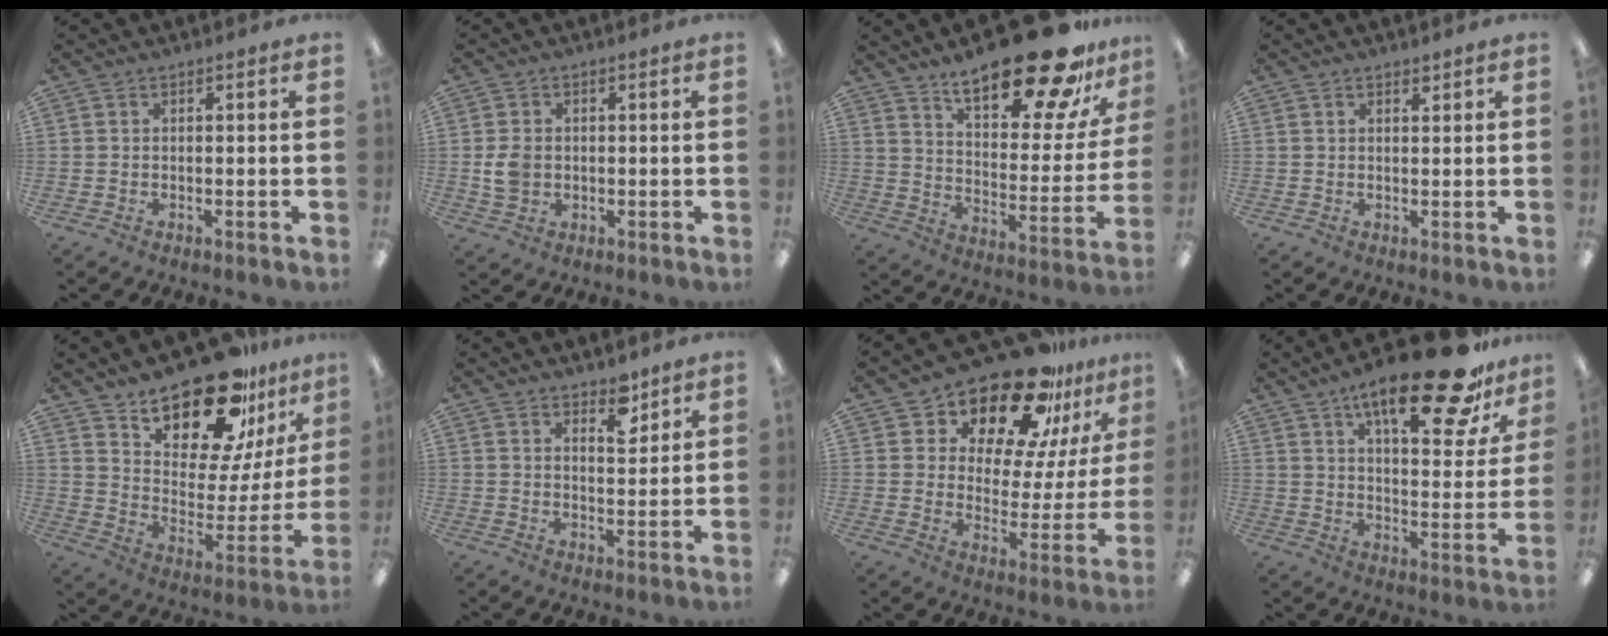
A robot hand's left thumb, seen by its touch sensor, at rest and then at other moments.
{"total": 4.9, "force": [-0.2, 3.9, 2.8], "torque": [-0.050, 0.005, -0.003]}
{"total": 24.7, "force": [18.9, 7.8, 13.9], "torque": [-0.198, -0.125, 0.311]}
{"total": 1.2, "force": [1.1, 0.4, 0.2], "torque": [0.002, -0.003, 0.019]}
{"total": 22.0, "force": [17.8, 8.3, 9.9], "torque": [-0.152, -0.126, 0.308]}
{"total": 5.5, "force": [4.5, 2.3, 2.2], "torque": [-0.007, -0.034, 0.074]}
{"total": 20.5, "force": [17.3, 7.0, 8.5], "torque": [-0.146, -0.135, 0.298]}
{"total": 22.4, "force": [15.1, 7.1, 14.9], "torque": [-0.221, -0.088, 0.242]}